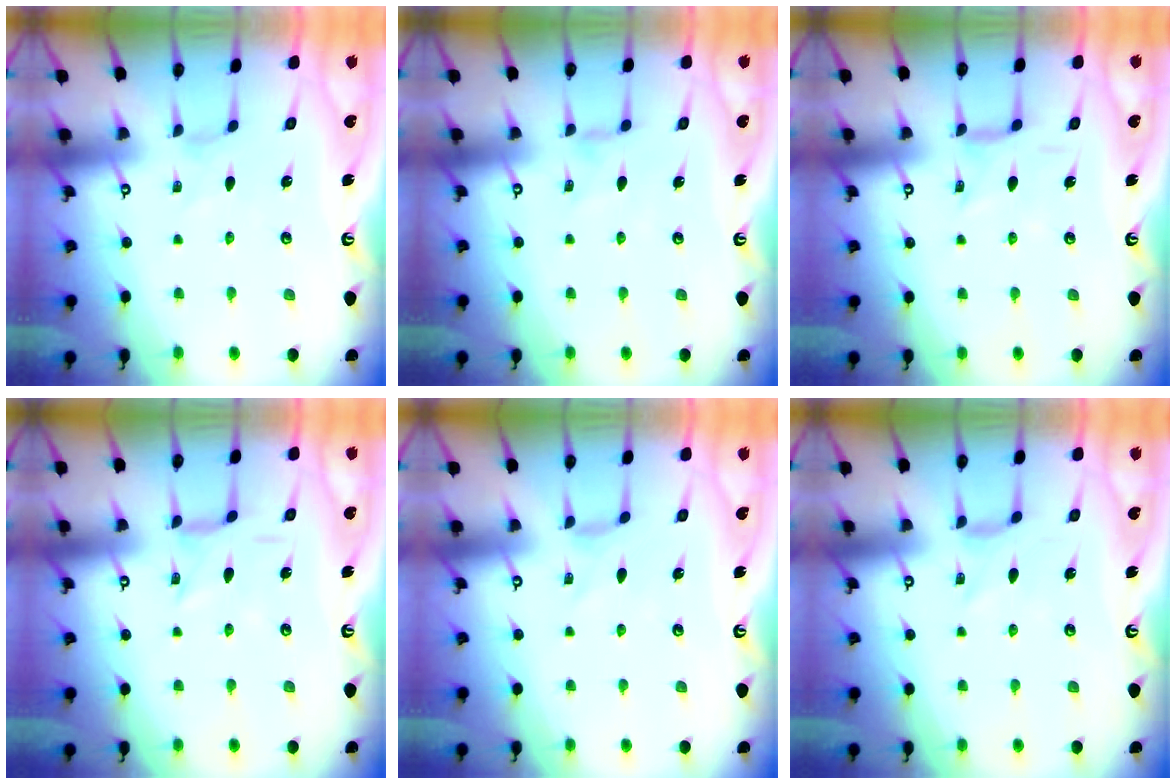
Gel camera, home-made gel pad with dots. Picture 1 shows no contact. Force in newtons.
{"total": 1.5, "press": 1.4, "slide": 0.4}
{"total": 3.9, "press": 3.9, "slide": 0.5}
{"total": 2.2, "press": 2.2, "slide": 0.4}
{"total": 0.0}
{"total": 1.1, "press": 1.1, "slide": 0.4}